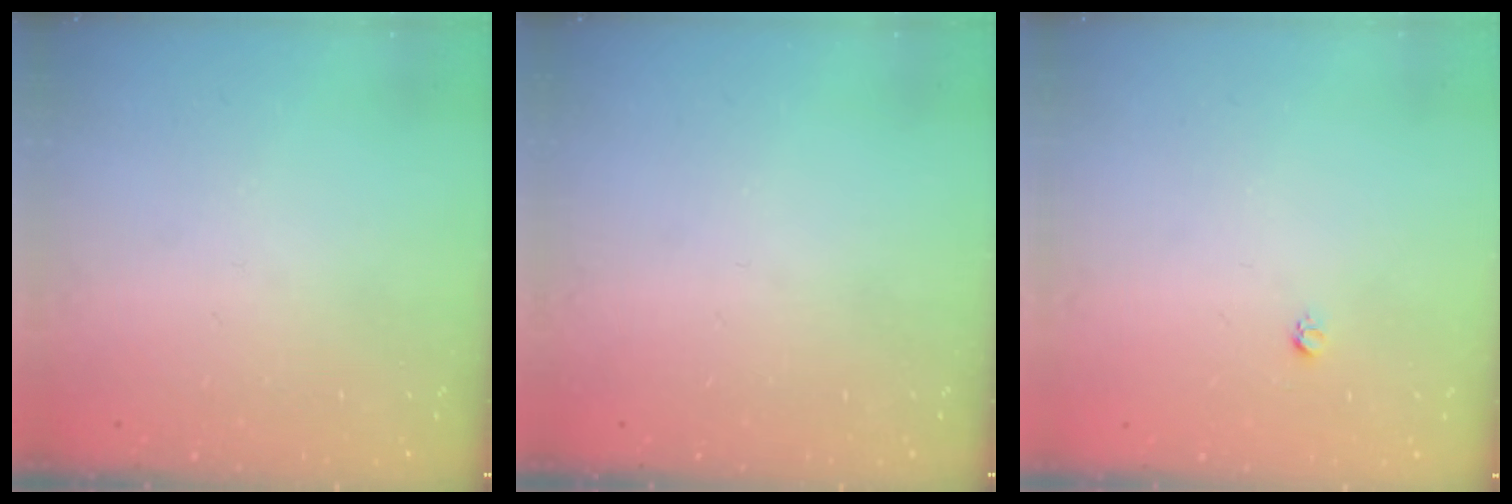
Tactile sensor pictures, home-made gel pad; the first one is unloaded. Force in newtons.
{"total": 0.0}
{"total": 2.7, "press": 2.7, "slide": 0.3}